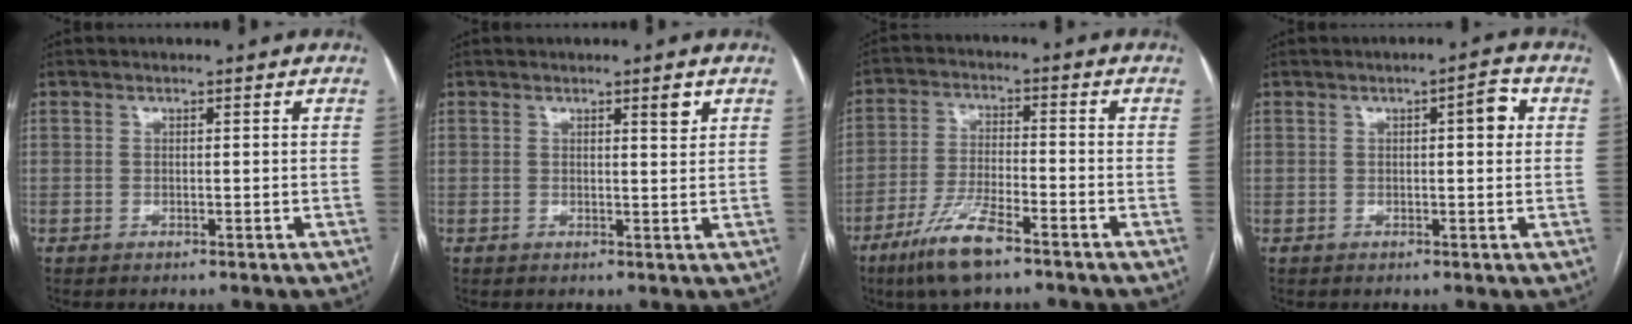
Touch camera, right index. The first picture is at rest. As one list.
[{"total": 1.9, "force": [1.1, 0.2, 1.5], "torque": [-0.022, -0.005, 0.016]}, {"total": 9.3, "force": [-6.2, 1.6, 6.8], "torque": [-0.138, -0.018, -0.115]}, {"total": 3.3, "force": [0.8, 0.8, 3.1], "torque": [-0.039, 0.007, 0.008]}]